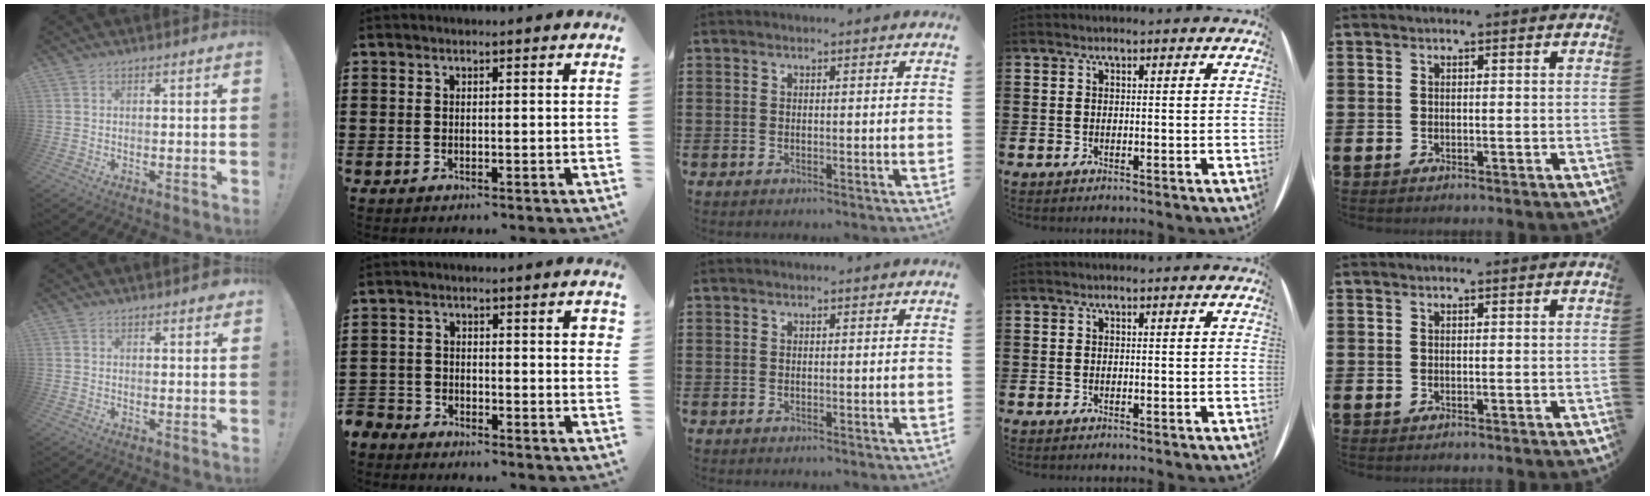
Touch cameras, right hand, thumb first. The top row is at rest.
{"thumb": {"total": 1.9, "force": [1.5, 0.9, 0.6], "torque": [0.008, -0.011, 0.025]}, "index": {"total": 3.2, "force": [-2.9, 1.0, 0.9], "torque": [-0.023, 0.003, -0.065]}}